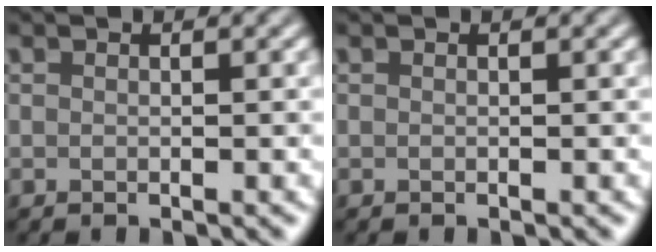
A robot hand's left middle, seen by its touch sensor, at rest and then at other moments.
{"total": 0.0}